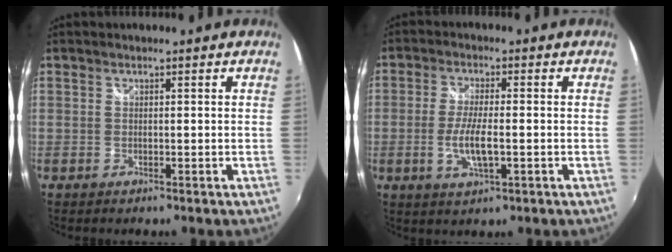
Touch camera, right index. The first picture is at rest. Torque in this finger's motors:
{"motor_torque": [0.14, -0.12, 0.26, 0.07]}